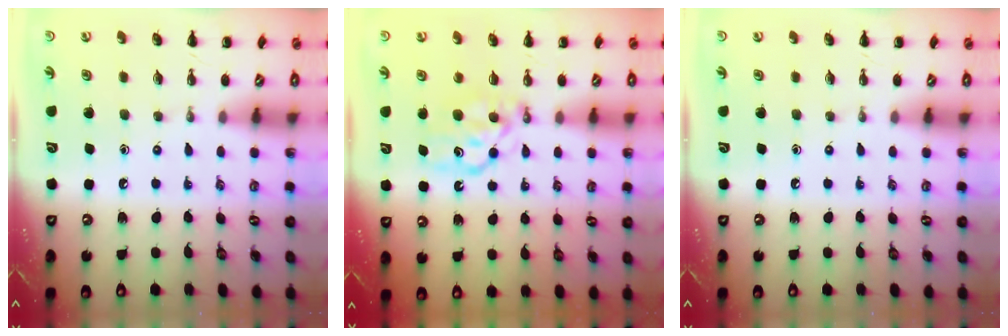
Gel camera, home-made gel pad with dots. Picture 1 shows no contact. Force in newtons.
{"total": 7.9, "press": 7.8, "slide": 1.1}
{"total": 0.0}